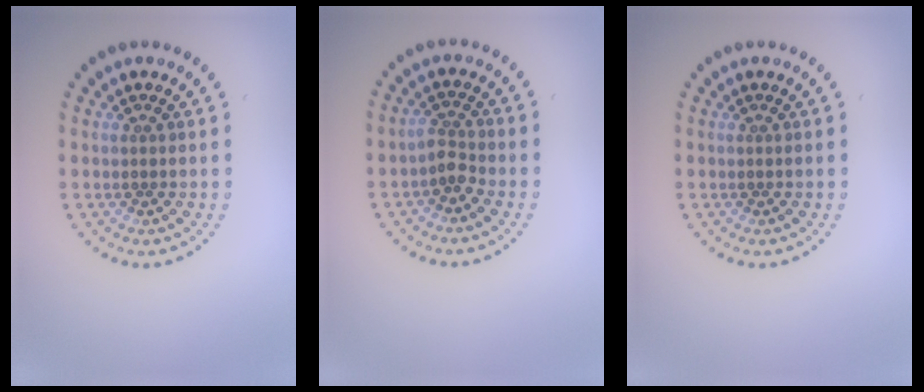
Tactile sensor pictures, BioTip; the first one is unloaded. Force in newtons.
{"total": 1.9, "press": 1.4, "slide": 1.3}
{"total": 0.0}